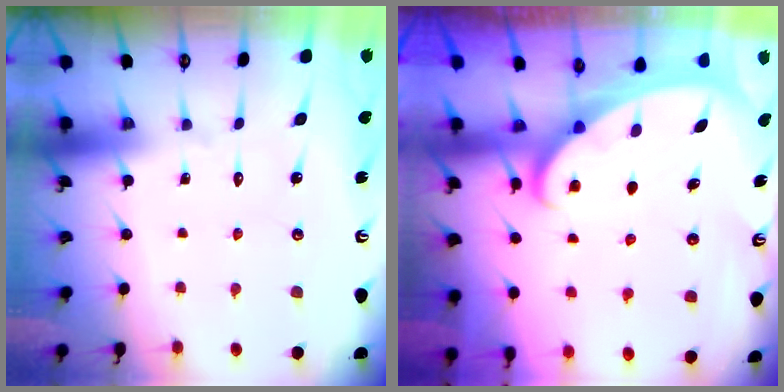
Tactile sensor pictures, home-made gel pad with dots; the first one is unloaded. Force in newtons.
{"total": 2.7, "press": 2.7, "slide": 0.3}